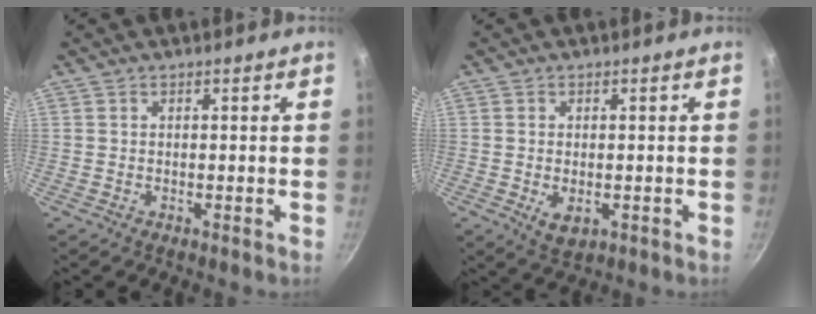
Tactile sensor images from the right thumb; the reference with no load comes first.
{"total": 3.7, "force": [-1.0, 2.1, 2.9], "torque": [-0.048, -0.005, -0.008]}